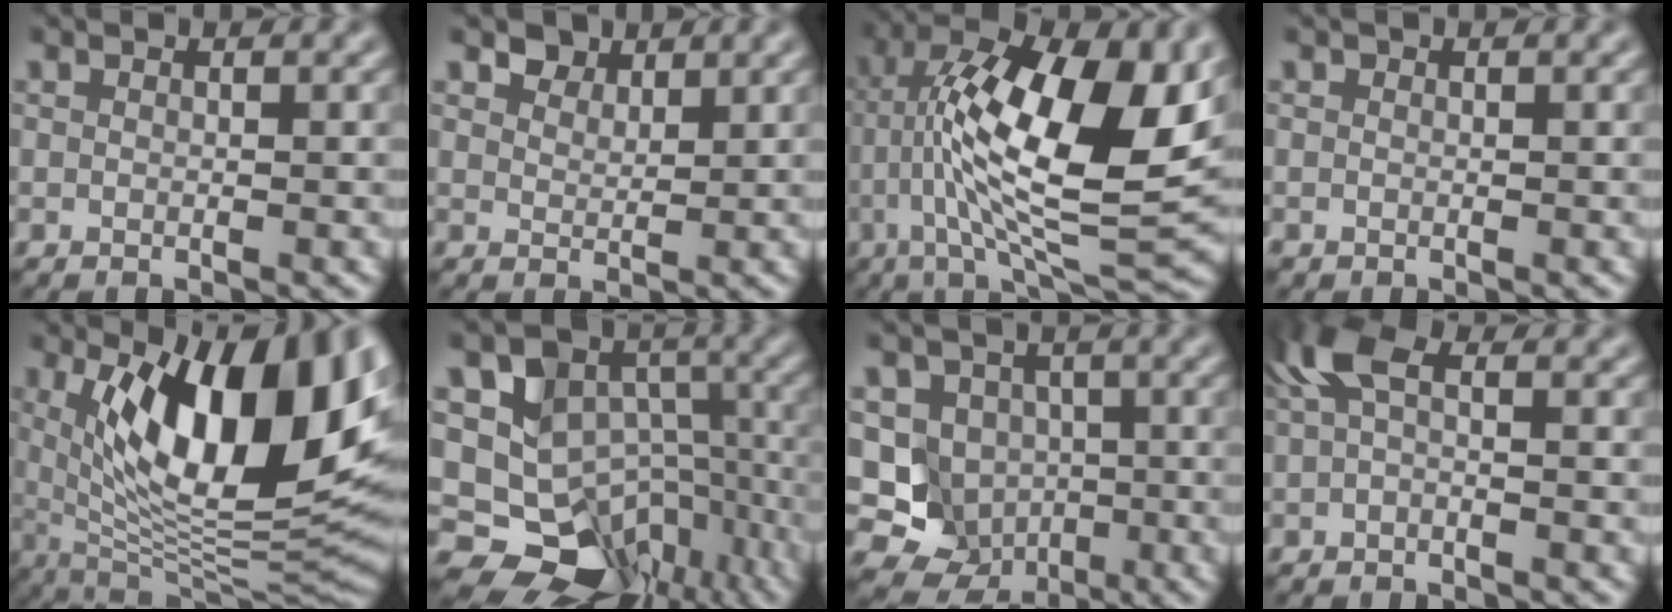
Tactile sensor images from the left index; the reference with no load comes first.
{"total": 2.1, "force": [1.7, 1.2, 0.6], "torque": [-0.018, -0.004, 0.030]}
{"total": 14.5, "force": [0.7, 5.0, 13.6], "torque": [-0.232, 0.009, 0.004]}
{"total": 0.5, "force": [-0.1, 0.5, -0.1], "torque": [0.005, -0.003, -0.003]}
{"total": 15.0, "force": [4.4, 6.0, 13.0], "torque": [-0.183, -0.016, 0.069]}
{"total": 10.8, "force": [-3.1, 9.0, 5.1], "torque": [-0.077, -0.011, -0.042]}
{"total": 8.9, "force": [-1.3, 8.1, 3.2], "torque": [-0.042, 0.012, -0.048]}
{"total": 3.4, "force": [0.7, 1.5, 2.9], "torque": [-0.061, 0.012, 0.003]}